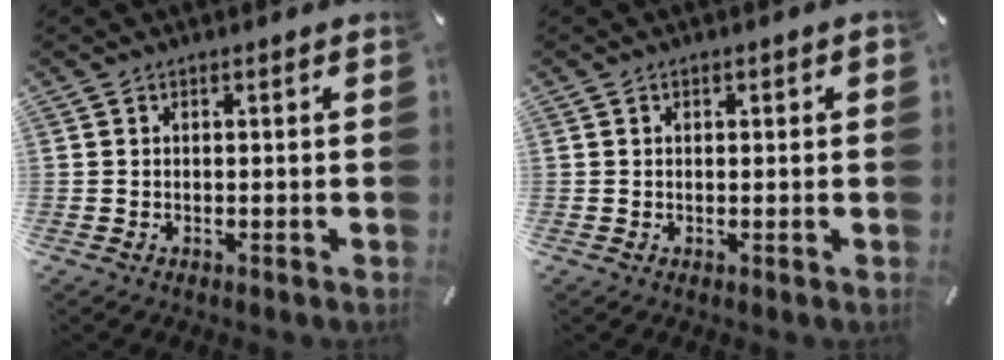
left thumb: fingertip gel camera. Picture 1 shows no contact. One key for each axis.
{"total": 0.7, "fx": 0.1, "fy": 0.5, "fz": 0.5, "tx": -0.009, "ty": 0.005, "tz": 0.001}